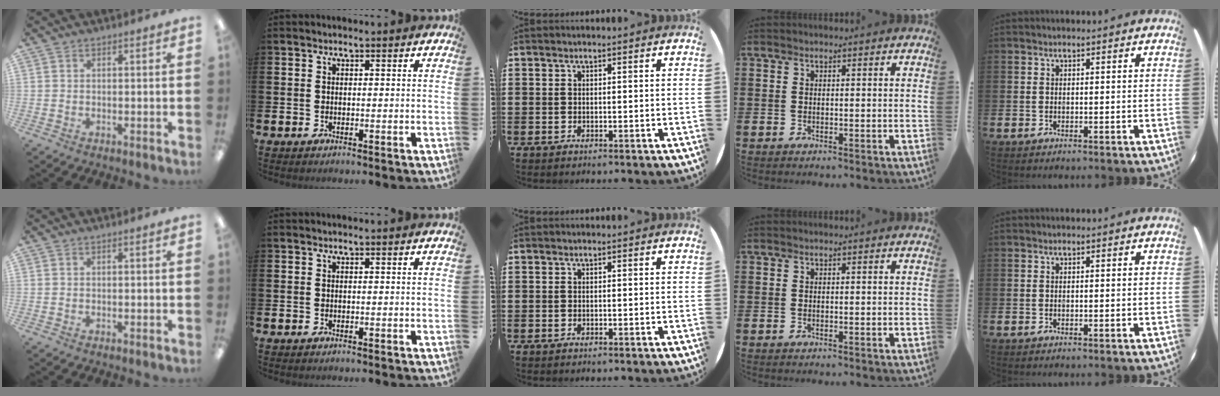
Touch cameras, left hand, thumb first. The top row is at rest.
{}